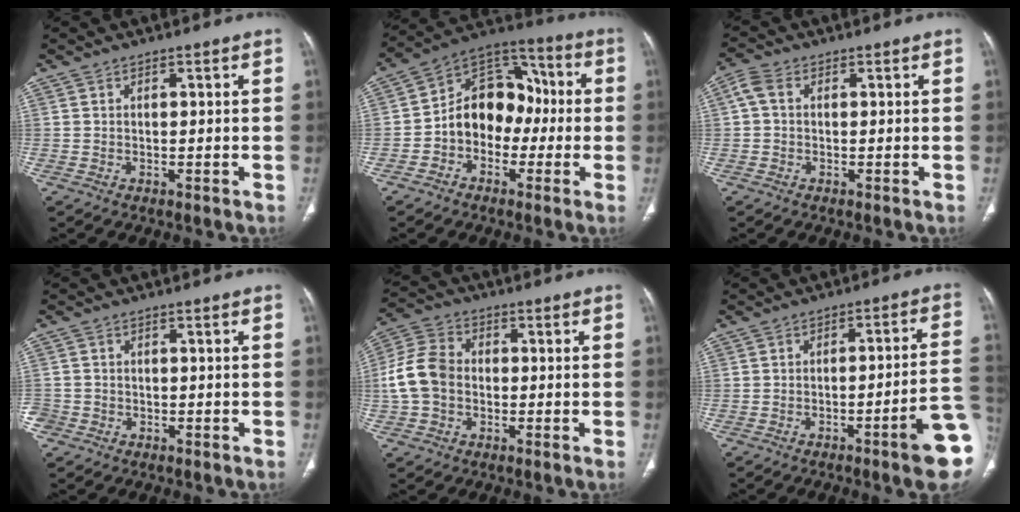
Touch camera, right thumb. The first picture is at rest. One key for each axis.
{"total": 12.9, "fx": -1.5, "fy": 10.6, "fz": 7.2, "tx": -0.074, "ty": 0.050, "tz": -0.041}
{"total": 2.6, "fx": 0.8, "fy": 2.2, "fz": 1.1, "tx": -0.034, "ty": 0.010, "tz": 0.007}
{"total": 3.3, "fx": -1.7, "fy": 2.8, "fz": 0.5, "tx": -0.014, "ty": 0.013, "tz": -0.036}
{"total": 8.9, "fx": -0.4, "fy": 7.5, "fz": 4.9, "tx": -0.103, "ty": 0.029, "tz": -0.018}
{"total": 10.8, "fx": -4.5, "fy": 1.4, "fz": 9.7, "tx": -0.104, "ty": 0.033, "tz": -0.060}